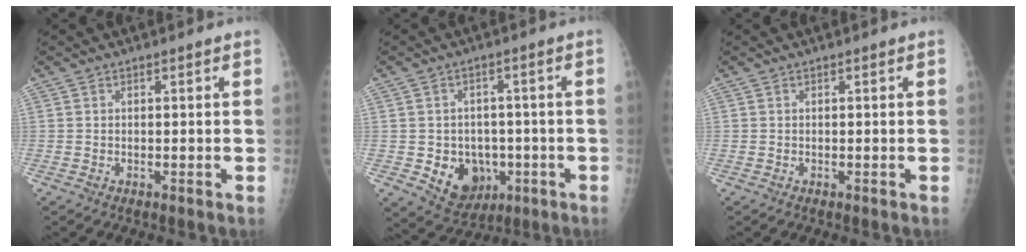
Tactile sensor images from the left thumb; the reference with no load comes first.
{"total": 9.6, "force": [-2.5, 7.8, 4.9], "torque": [-0.041, 0.011, -0.022]}
{"total": 0.0}